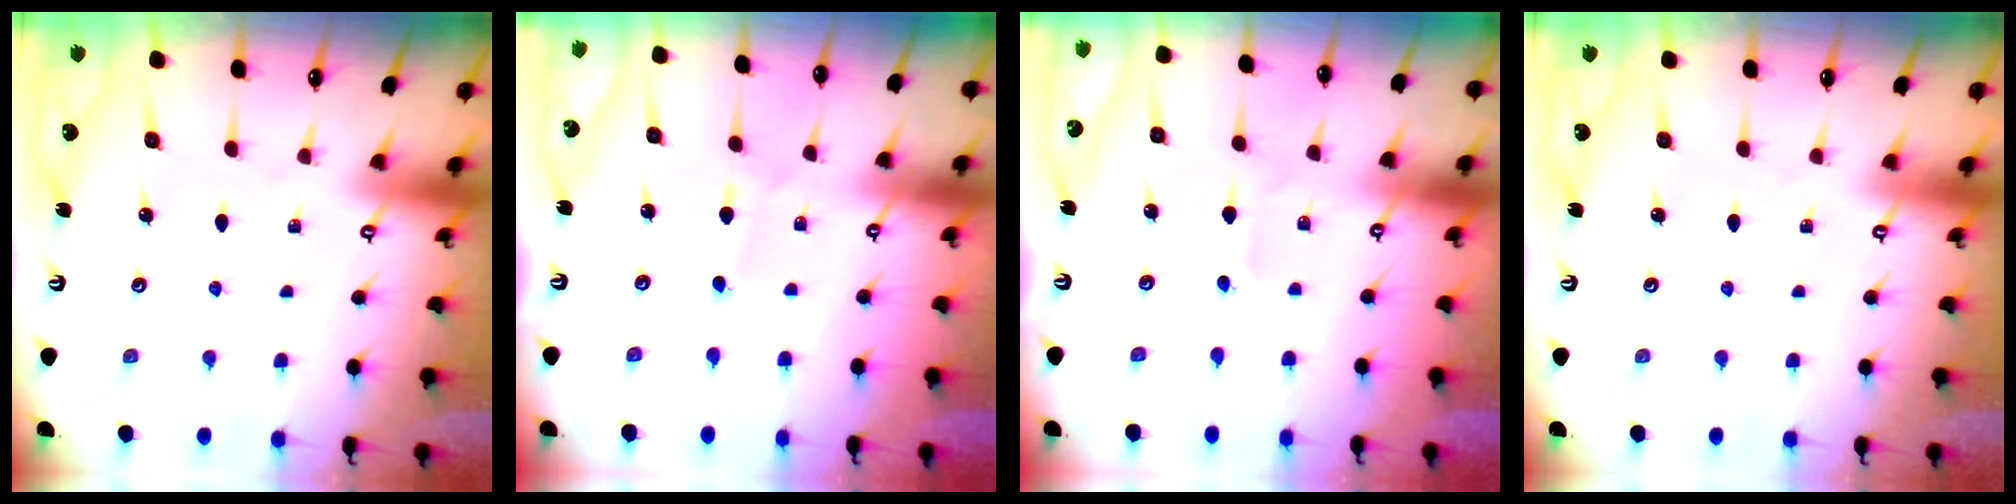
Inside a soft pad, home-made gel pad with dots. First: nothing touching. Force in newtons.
{"total": 1.6, "press": 1.6, "slide": 0.2}
{"total": 1.9, "press": 1.9, "slide": 0.2}
{"total": 0.0}